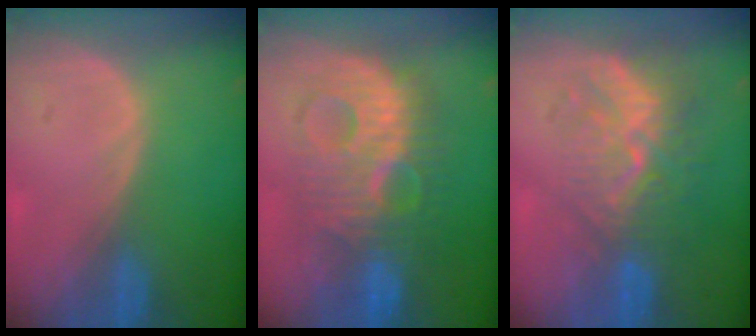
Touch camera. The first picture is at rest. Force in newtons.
{"total": 10.6, "press": 10.6, "slide": 0.3}
{"total": 9.6, "press": 8.5, "slide": 4.4}